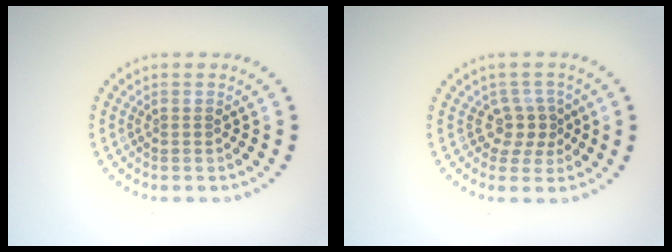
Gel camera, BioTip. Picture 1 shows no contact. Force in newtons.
{"total": 2.4, "press": 1.7, "slide": 1.7}